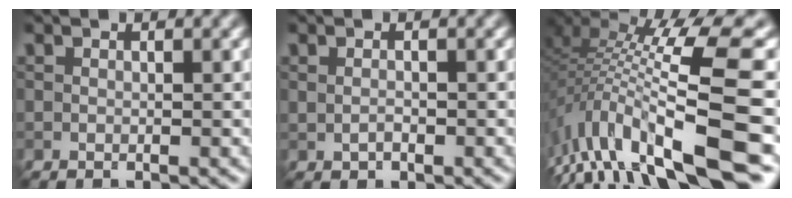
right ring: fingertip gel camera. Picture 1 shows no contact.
{"total": 0.8, "force": [-0.2, 0.5, 0.6], "torque": [-0.015, 0.001, -0.006]}
{"total": 13.1, "force": [-4.5, 2.8, 12.0], "torque": [-0.217, 0.006, -0.065]}